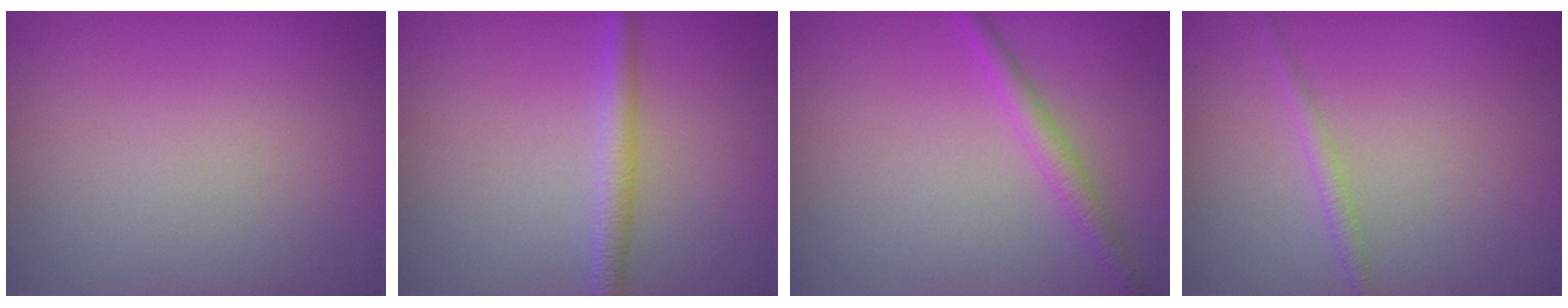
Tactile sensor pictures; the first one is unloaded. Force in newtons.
{"total": 2.2, "press": 2.2, "slide": 0.0}
{"total": 1.9, "press": 1.9, "slide": 0.1}
{"total": 1.1, "press": 1.1, "slide": 0.0}